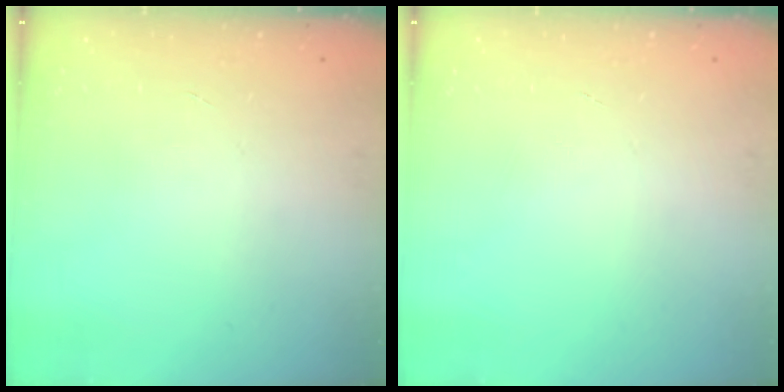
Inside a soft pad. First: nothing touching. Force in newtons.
{"total": 0.0}